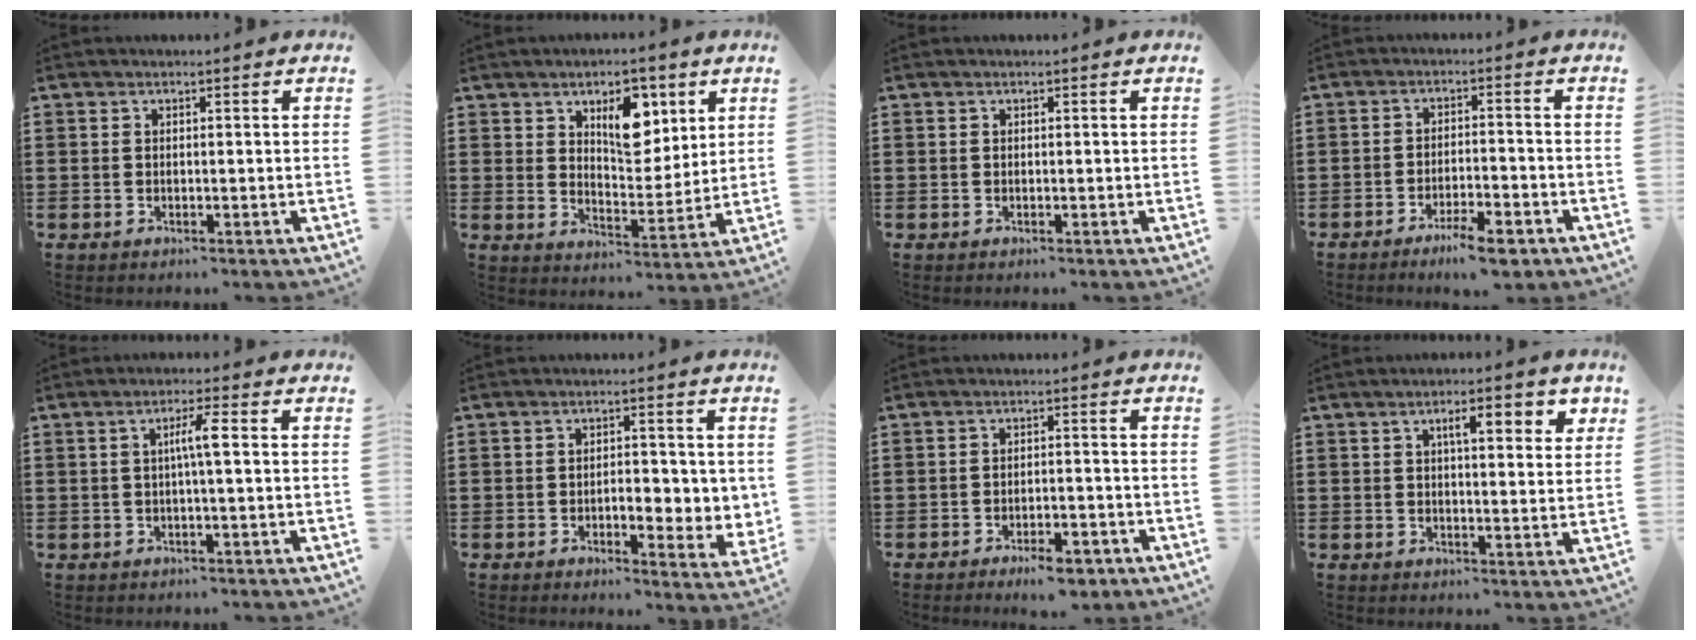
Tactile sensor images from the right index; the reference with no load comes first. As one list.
[{"total": 8.4, "force": [4.3, 4.5, 5.6], "torque": [-0.079, -0.007, 0.068]}, {"total": 0.0}, {"total": 4.8, "force": [-3.8, 0.6, 2.8], "torque": [-0.052, -0.001, -0.070]}, {"total": 3.6, "force": [0.1, 0.0, 3.6], "torque": [-0.067, 0.000, -0.003]}, {"total": 4.6, "force": [-0.7, 2.1, 3.9], "torque": [-0.051, -0.004, -0.020]}, {"total": 4.1, "force": [-3.3, 1.0, 2.2], "torque": [-0.035, 0.006, -0.059]}, {"total": 5.0, "force": [2.2, 1.4, 4.2], "torque": [-0.065, 0.000, 0.028]}]